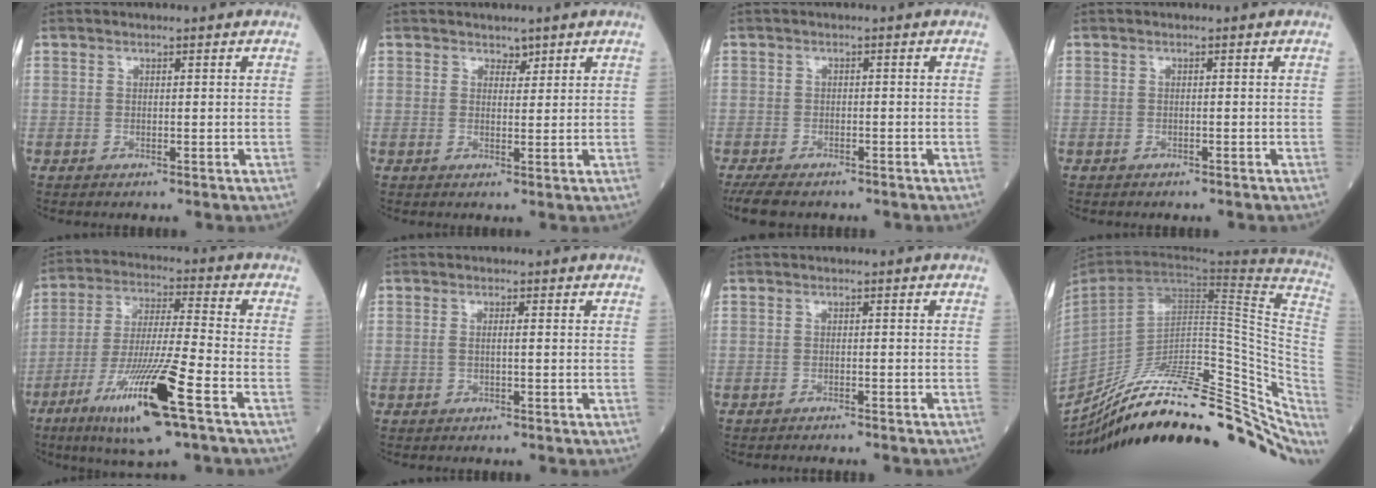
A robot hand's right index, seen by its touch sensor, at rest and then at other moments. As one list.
[{"total": 2.1, "force": [1.5, 1.3, 0.7], "torque": [-0.017, 0.007, 0.027]}, {"total": 7.8, "force": [-5.9, 3.6, 3.5], "torque": [-0.067, -0.011, -0.090]}, {"total": 1.2, "force": [-0.8, 0.6, 0.6], "torque": [-0.020, -0.002, -0.007]}, {"total": 17.3, "force": [-8.6, 1.1, 15.0], "torque": [-0.306, -0.037, -0.156]}, {"total": 1.6, "force": [0.0, 0.6, 1.5], "torque": [-0.040, 0.008, 0.000]}, {"total": 4.7, "force": [-4.1, 1.3, 1.9], "torque": [-0.032, -0.006, -0.049]}, {"total": 35.1, "force": [-23.1, 11.8, 23.7], "torque": [-0.330, -0.022, -0.339]}]